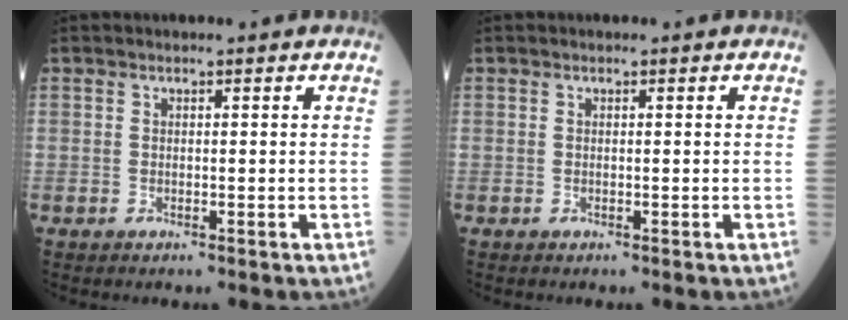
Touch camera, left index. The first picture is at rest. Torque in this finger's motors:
{"motor_torque": [-0.02, 0.02, 0.00, 0.00]}